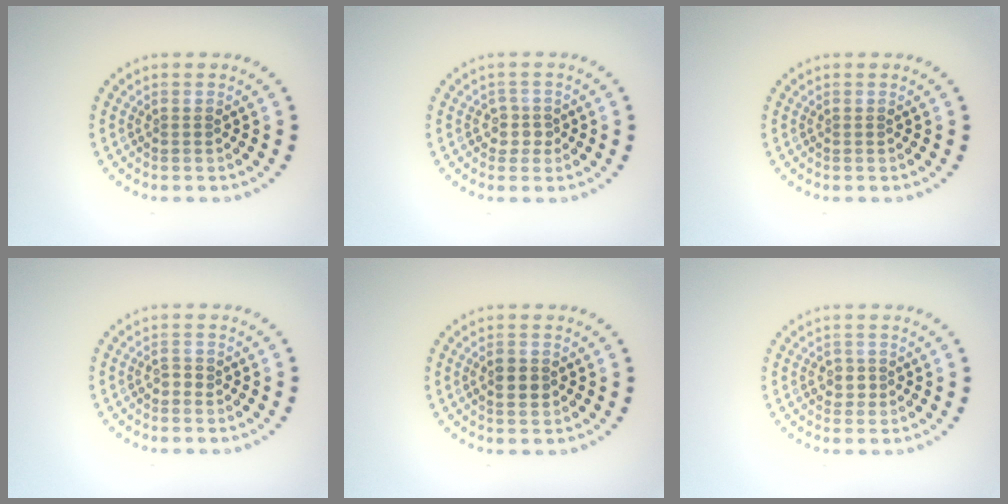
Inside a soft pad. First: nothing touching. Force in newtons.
{"total": 1.7, "press": 1.3, "slide": 1.0}
{"total": 0.0}
{"total": 0.9, "press": 0.9, "slide": 0.2}
{"total": 1.8, "press": 1.8, "slide": 0.1}
{"total": 1.5, "press": 1.4, "slide": 0.6}